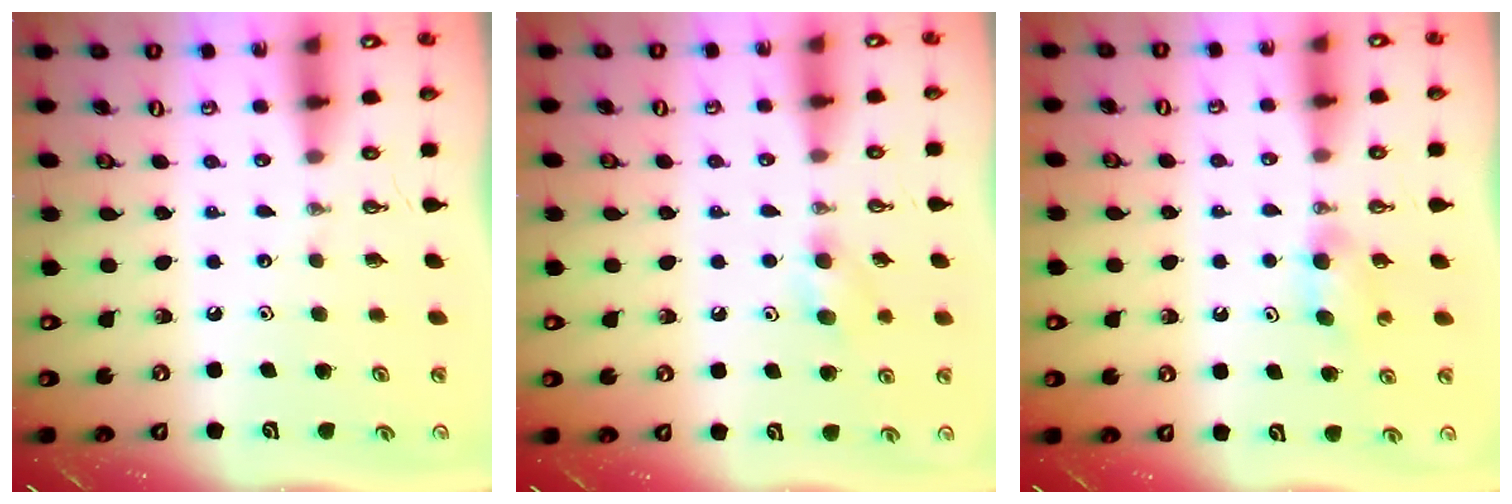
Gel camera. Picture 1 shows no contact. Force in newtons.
{"total": 6.2, "press": 6.1, "slide": 0.8}
{"total": 4.0, "press": 3.8, "slide": 1.2}